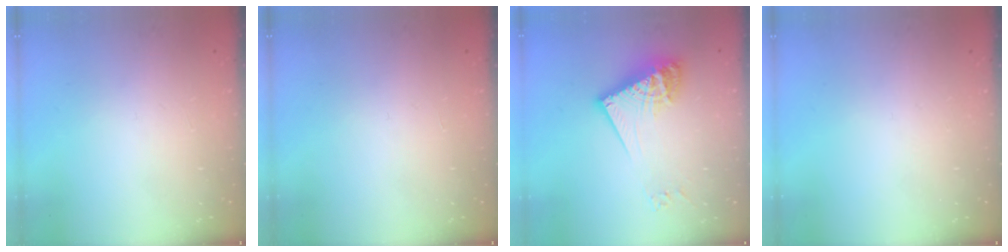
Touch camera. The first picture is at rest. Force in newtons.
{"total": 0.0}
{"total": 15.8, "press": 15.8, "slide": 1.2}
{"total": 0.0}